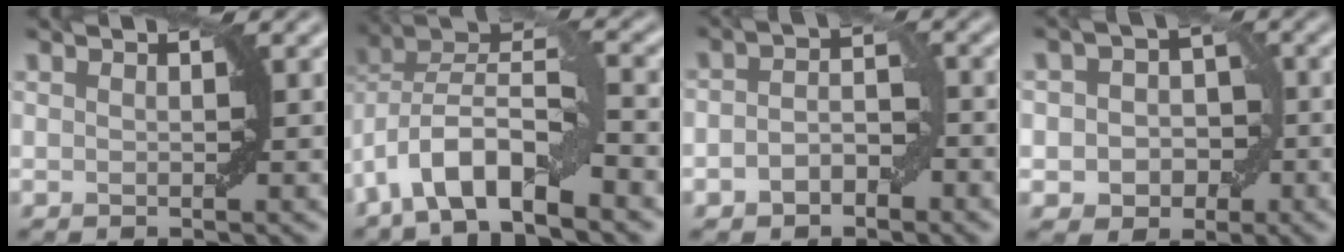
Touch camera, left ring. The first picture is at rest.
{"total": 7.3, "force": [-3.8, 2.8, 5.6], "torque": [-0.099, 0.011, -0.079]}
{"total": 3.1, "force": [-1.3, 2.0, 2.0], "torque": [-0.031, 0.008, -0.025]}
{"total": 4.7, "force": [-0.8, 4.1, 2.1], "torque": [-0.004, 0.009, -0.025]}